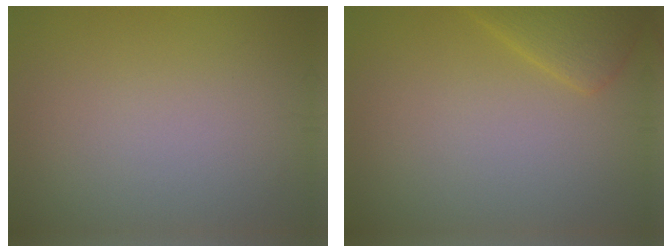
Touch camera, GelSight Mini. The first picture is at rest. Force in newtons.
{"total": 2.7, "press": 2.7, "slide": 0.2}